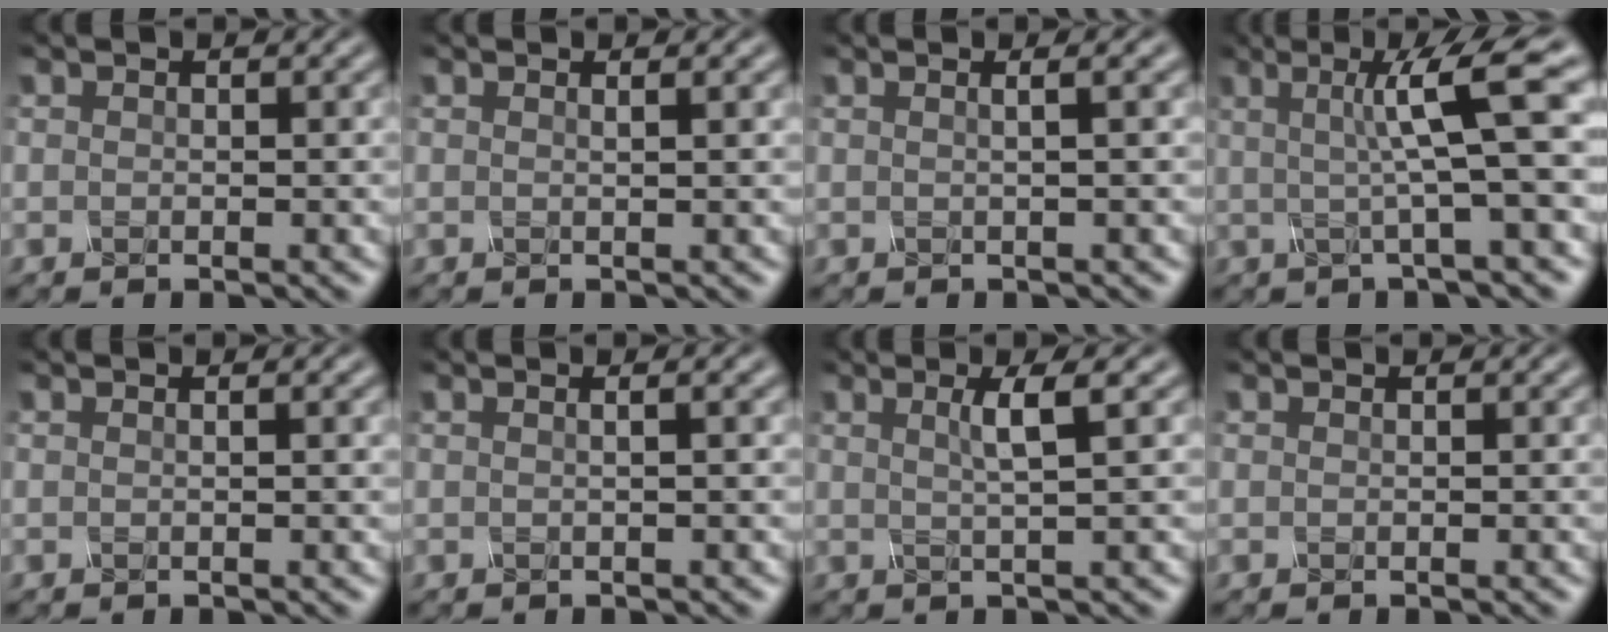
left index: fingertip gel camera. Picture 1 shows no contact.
{"total": 1.4, "force": [0.6, 0.6, 1.2], "torque": [-0.007, 0.001, -0.002]}
{"total": 3.4, "force": [1.0, 1.7, 2.8], "torque": [-0.015, 0.019, -0.025]}
{"total": 6.9, "force": [1.0, 0.9, 6.7], "torque": [-0.107, 0.015, 0.013]}
{"total": 1.1, "force": [0.1, 0.4, 1.0], "torque": [-0.008, 0.005, -0.005]}
{"total": 2.8, "force": [0.7, 1.4, 2.3], "torque": [-0.011, 0.008, -0.023]}
{"total": 2.8, "force": [0.9, 0.6, 2.6], "torque": [-0.039, 0.006, 0.009]}
{"total": 0.0}